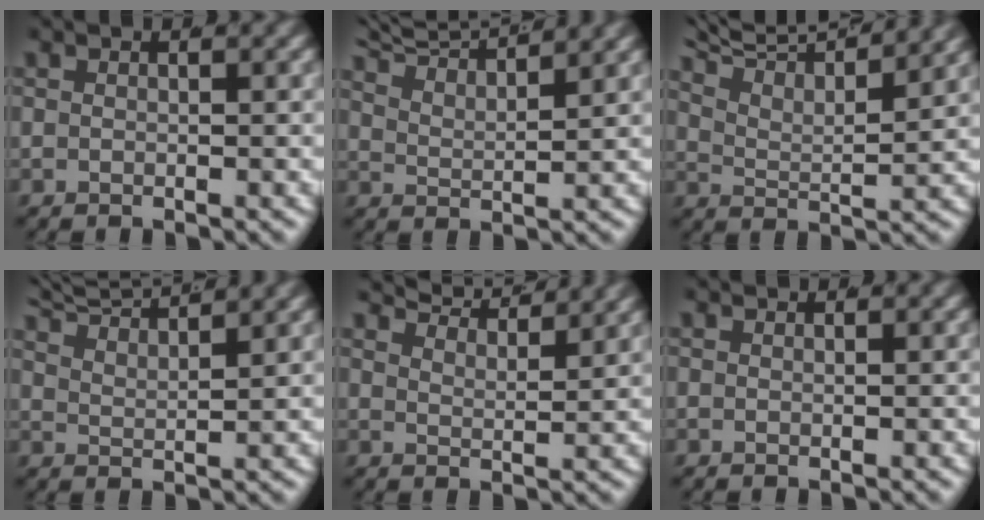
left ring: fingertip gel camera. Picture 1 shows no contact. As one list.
[{"total": 7.4, "force": [6.4, 2.2, 3.0], "torque": [-0.058, 0.018, 0.100]}, {"total": 7.9, "force": [6.1, 3.0, 3.9], "torque": [-0.077, 0.014, 0.092]}, {"total": 6.7, "force": [6.0, 1.6, 2.6], "torque": [-0.051, 0.013, 0.098]}, {"total": 6.5, "force": [5.9, 1.1, 2.6], "torque": [-0.037, 0.007, 0.096]}, {"total": 0.7, "force": [0.6, -0.4, 0.0], "torque": [0.008, -0.003, 0.013]}]